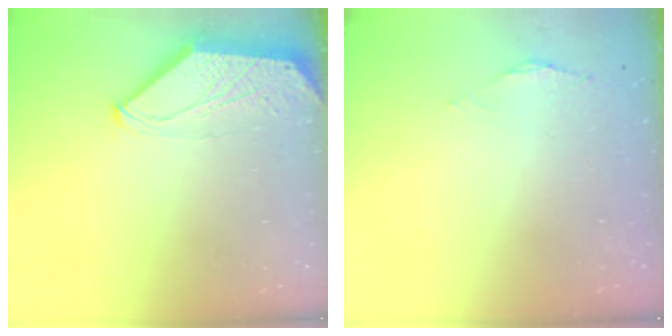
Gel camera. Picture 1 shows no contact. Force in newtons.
{"total": 0.5, "press": 0.4, "slide": 0.3}